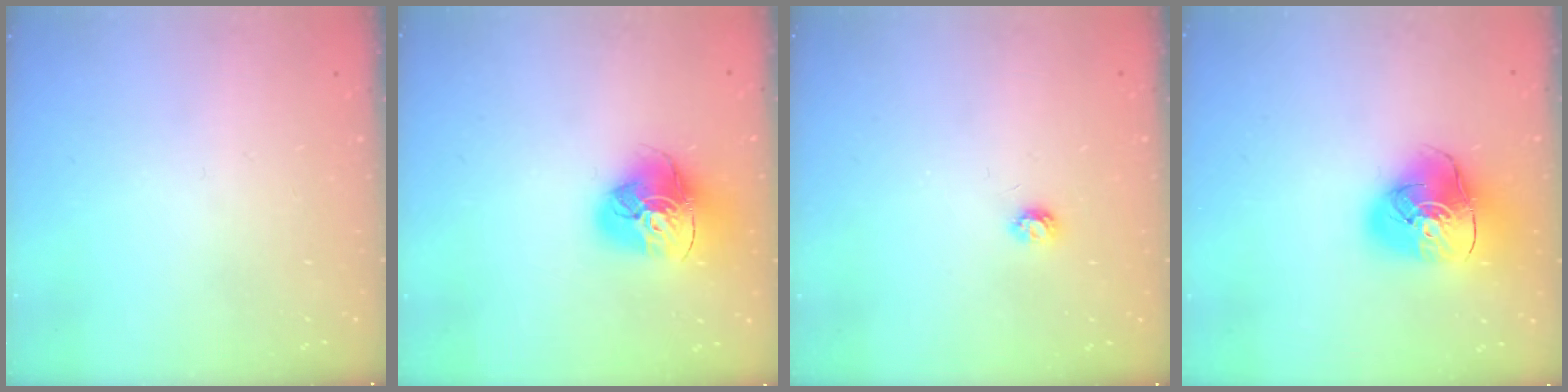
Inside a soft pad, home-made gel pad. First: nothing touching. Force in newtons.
{"total": 15.5, "press": 15.4, "slide": 1.7}
{"total": 4.2, "press": 4.2, "slide": 0.5}
{"total": 13.9, "press": 13.8, "slide": 1.7}